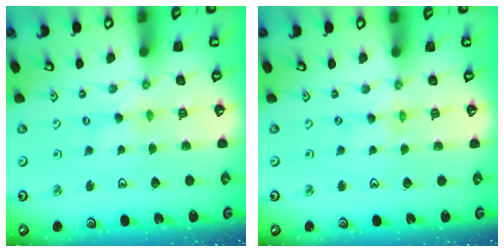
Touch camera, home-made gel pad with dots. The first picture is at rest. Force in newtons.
{"total": 0.0}